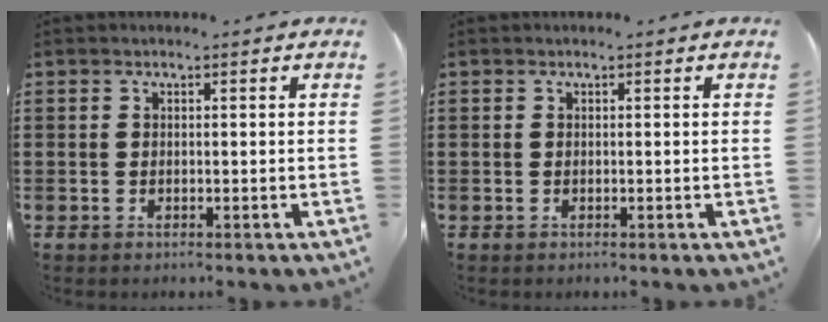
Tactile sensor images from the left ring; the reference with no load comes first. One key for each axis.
{"total": 0.0}